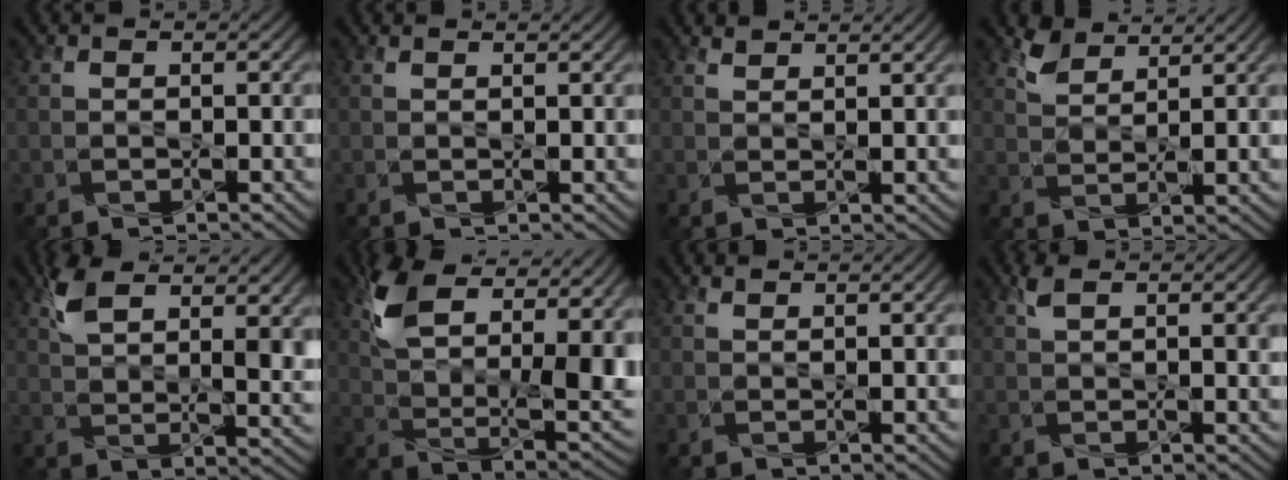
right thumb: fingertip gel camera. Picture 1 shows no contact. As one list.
[{"total": 0.7, "force": [0.7, 0.0, 0.3], "torque": [-0.007, 0.001, 0.012]}, {"total": 1.8, "force": [1.5, 0.3, 0.9], "torque": [-0.019, 0.002, 0.031]}, {"total": 3.9, "force": [3.1, 1.2, 1.9], "torque": [-0.048, -0.004, 0.070]}, {"total": 11.7, "force": [5.6, 4.9, 9.0], "torque": [-0.171, 0.000, 0.103]}, {"total": 16.8, "force": [7.7, 8.0, 12.6], "torque": [-0.219, 0.006, 0.138]}, {"total": 1.4, "force": [1.3, 0.1, 0.6], "torque": [-0.014, 0.001, 0.020]}, {"total": 3.0, "force": [1.7, 0.8, 2.4], "torque": [-0.046, 0.000, 0.035]}]